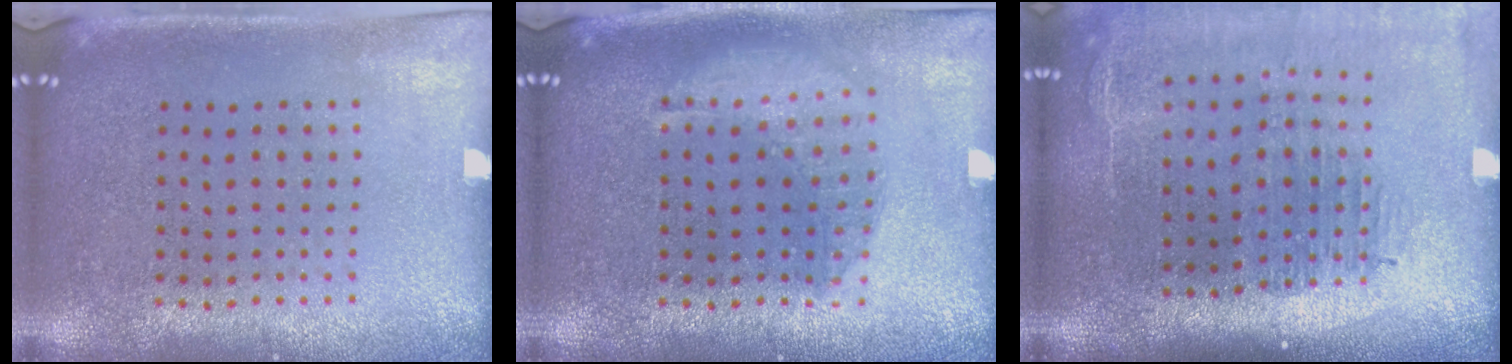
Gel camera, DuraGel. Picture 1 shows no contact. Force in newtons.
{"total": 1.4, "press": 1.3, "slide": 0.6}
{"total": 2.4, "press": 1.9, "slide": 1.4}